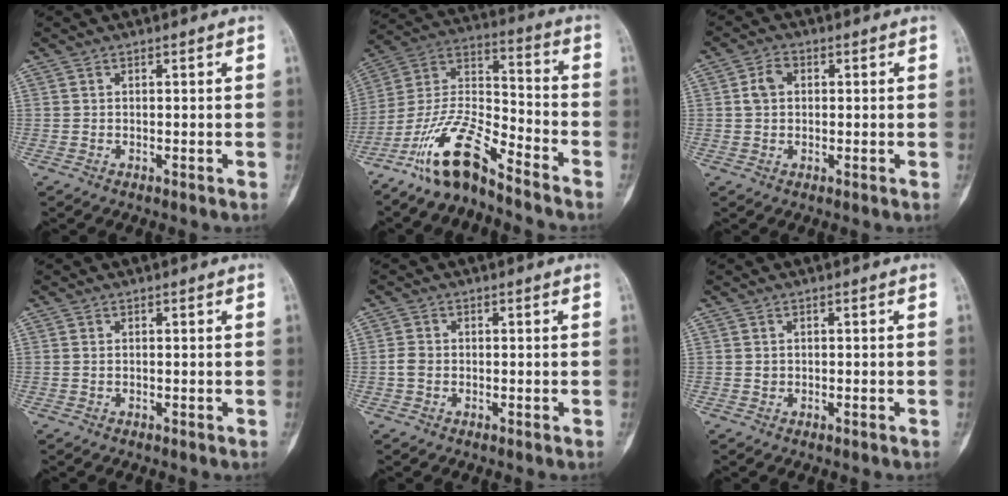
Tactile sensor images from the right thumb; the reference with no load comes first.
{"total": 14.2, "force": [-10.6, 3.6, 8.6], "torque": [-0.170, 0.082, -0.206]}
{"total": 3.7, "force": [0.6, 2.8, 2.3], "torque": [-0.041, 0.013, 0.007]}
{"total": 0.5, "force": [0.1, 0.3, 0.4], "torque": [-0.011, 0.002, 0.003]}
{"total": 2.1, "force": [-0.4, 1.6, 1.2], "torque": [-0.023, 0.006, -0.010]}
{"total": 0.8, "force": [-0.1, 0.7, 0.5], "torque": [-0.008, 0.001, 0.000]}